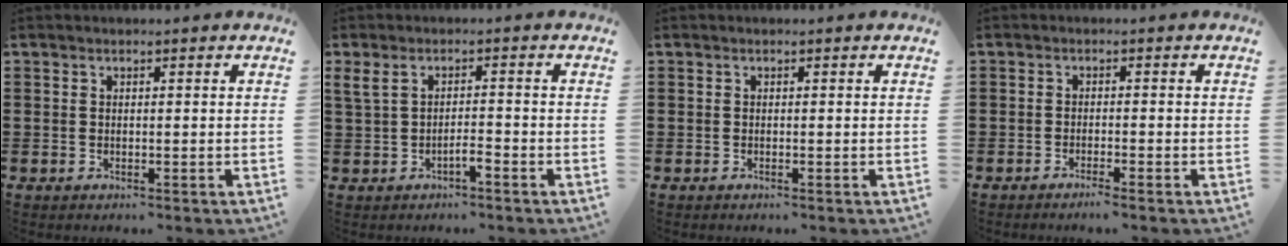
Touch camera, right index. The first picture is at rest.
{"total": 2.7, "force": [-1.1, 0.9, 2.3], "torque": [-0.044, 0.005, -0.022]}
{"total": 0.0}
{"total": 1.4, "force": [-1.2, -0.2, 0.7], "torque": [-0.012, -0.001, -0.023]}